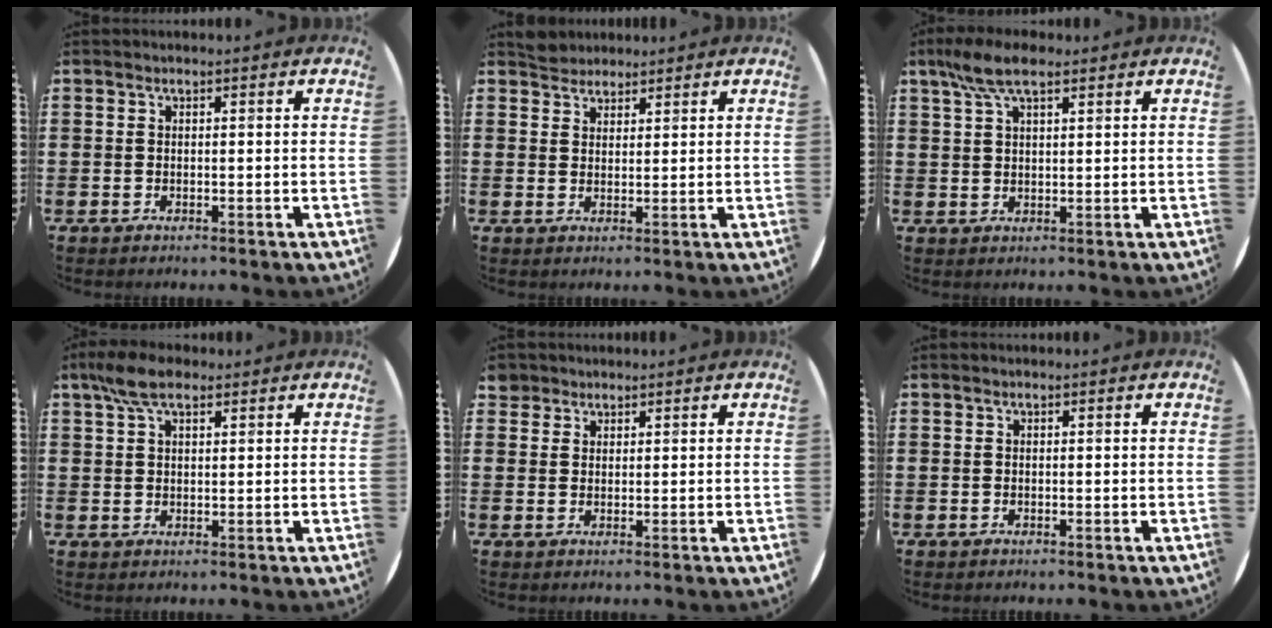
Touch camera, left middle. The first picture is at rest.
{"total": 2.7, "force": [2.6, 0.8, -0.2], "torque": [0.005, -0.002, 0.050]}
{"total": 5.9, "force": [3.9, 2.0, 3.9], "torque": [-0.086, 0.005, 0.071]}
{"total": 5.4, "force": [3.6, 2.3, 3.3], "torque": [-0.065, 0.002, 0.065]}
{"total": 2.2, "force": [1.8, 1.1, -0.1], "torque": [0.005, 0.002, 0.036]}
{"total": 0.0}